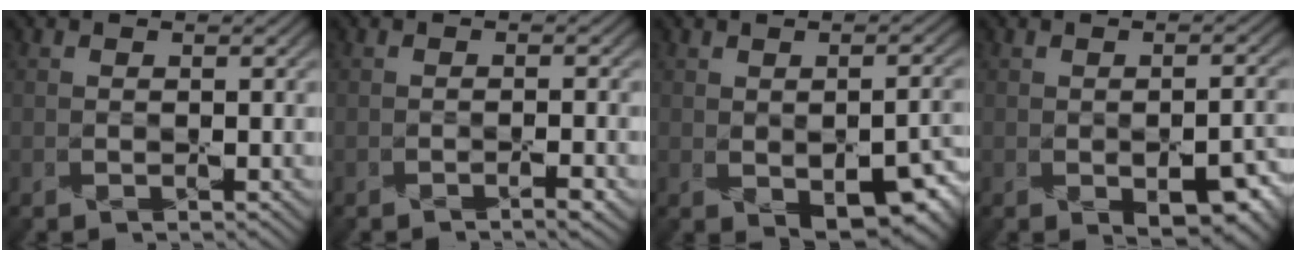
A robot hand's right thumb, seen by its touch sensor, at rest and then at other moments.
{"total": 1.3, "force": [-0.9, 0.1, 1.0], "torque": [-0.015, 0.002, -0.016]}
{"total": 7.8, "force": [-2.5, 3.8, 6.3], "torque": [-0.092, -0.018, -0.016]}
{"total": 5.6, "force": [-2.0, 2.7, 4.5], "torque": [-0.068, -0.022, -0.010]}